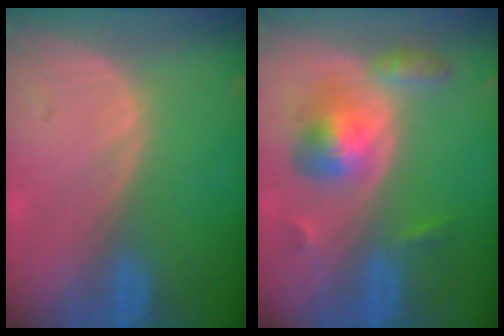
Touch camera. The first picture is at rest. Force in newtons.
{"total": 6.0, "press": 6.0, "slide": 0.2}